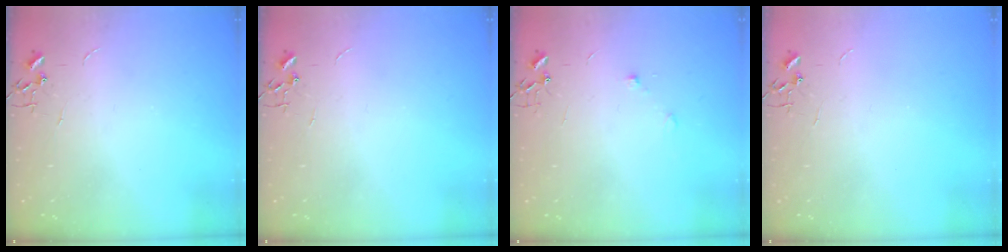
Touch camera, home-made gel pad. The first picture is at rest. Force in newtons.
{"total": 0.0}
{"total": 5.0, "press": 4.9, "slide": 1.3}
{"total": 0.0}